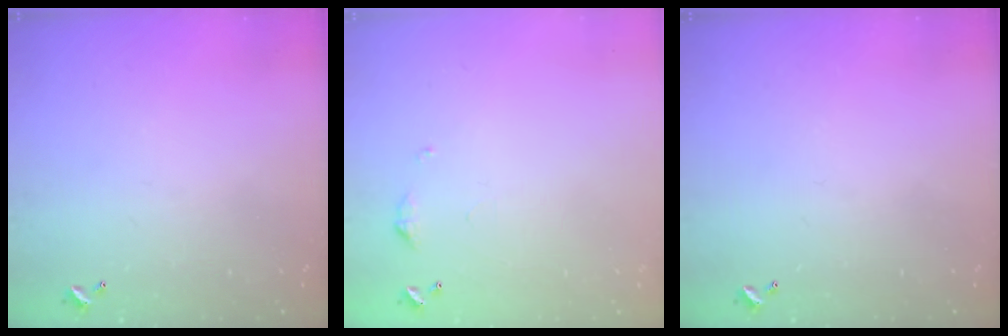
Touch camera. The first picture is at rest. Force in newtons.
{"total": 5.0, "press": 4.9, "slide": 0.8}
{"total": 0.0}